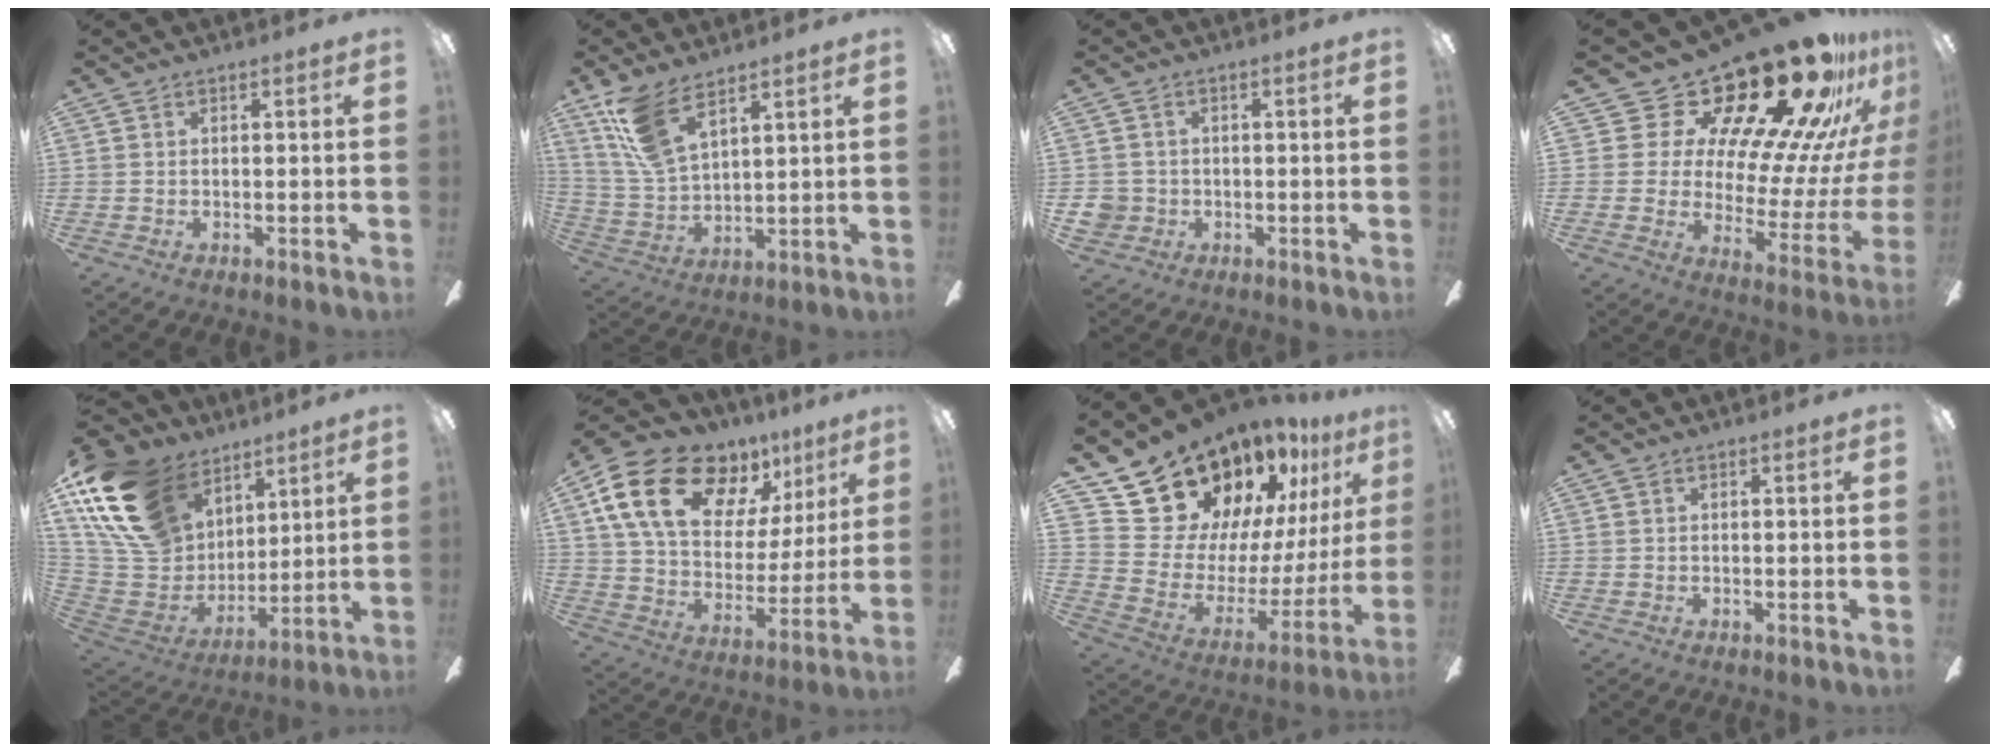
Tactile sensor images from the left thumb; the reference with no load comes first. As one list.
[{"total": 12.5, "force": [8.7, 5.0, 7.5], "torque": [-0.174, -0.023, 0.166]}, {"total": 4.1, "force": [-0.6, 3.9, 0.8], "torque": [-0.019, 0.006, -0.012]}, {"total": 28.7, "force": [21.9, 11.6, 14.5], "torque": [-0.194, -0.185, 0.388]}, {"total": 22.5, "force": [12.0, 15.4, 11.2], "torque": [-0.266, -0.050, 0.231]}, {"total": 21.5, "force": [12.5, 12.3, 12.5], "torque": [-0.213, -0.061, 0.230]}, {"total": 21.0, "force": [18.1, 9.7, 4.4], "torque": [-0.089, -0.145, 0.349]}, {"total": 0.0}]